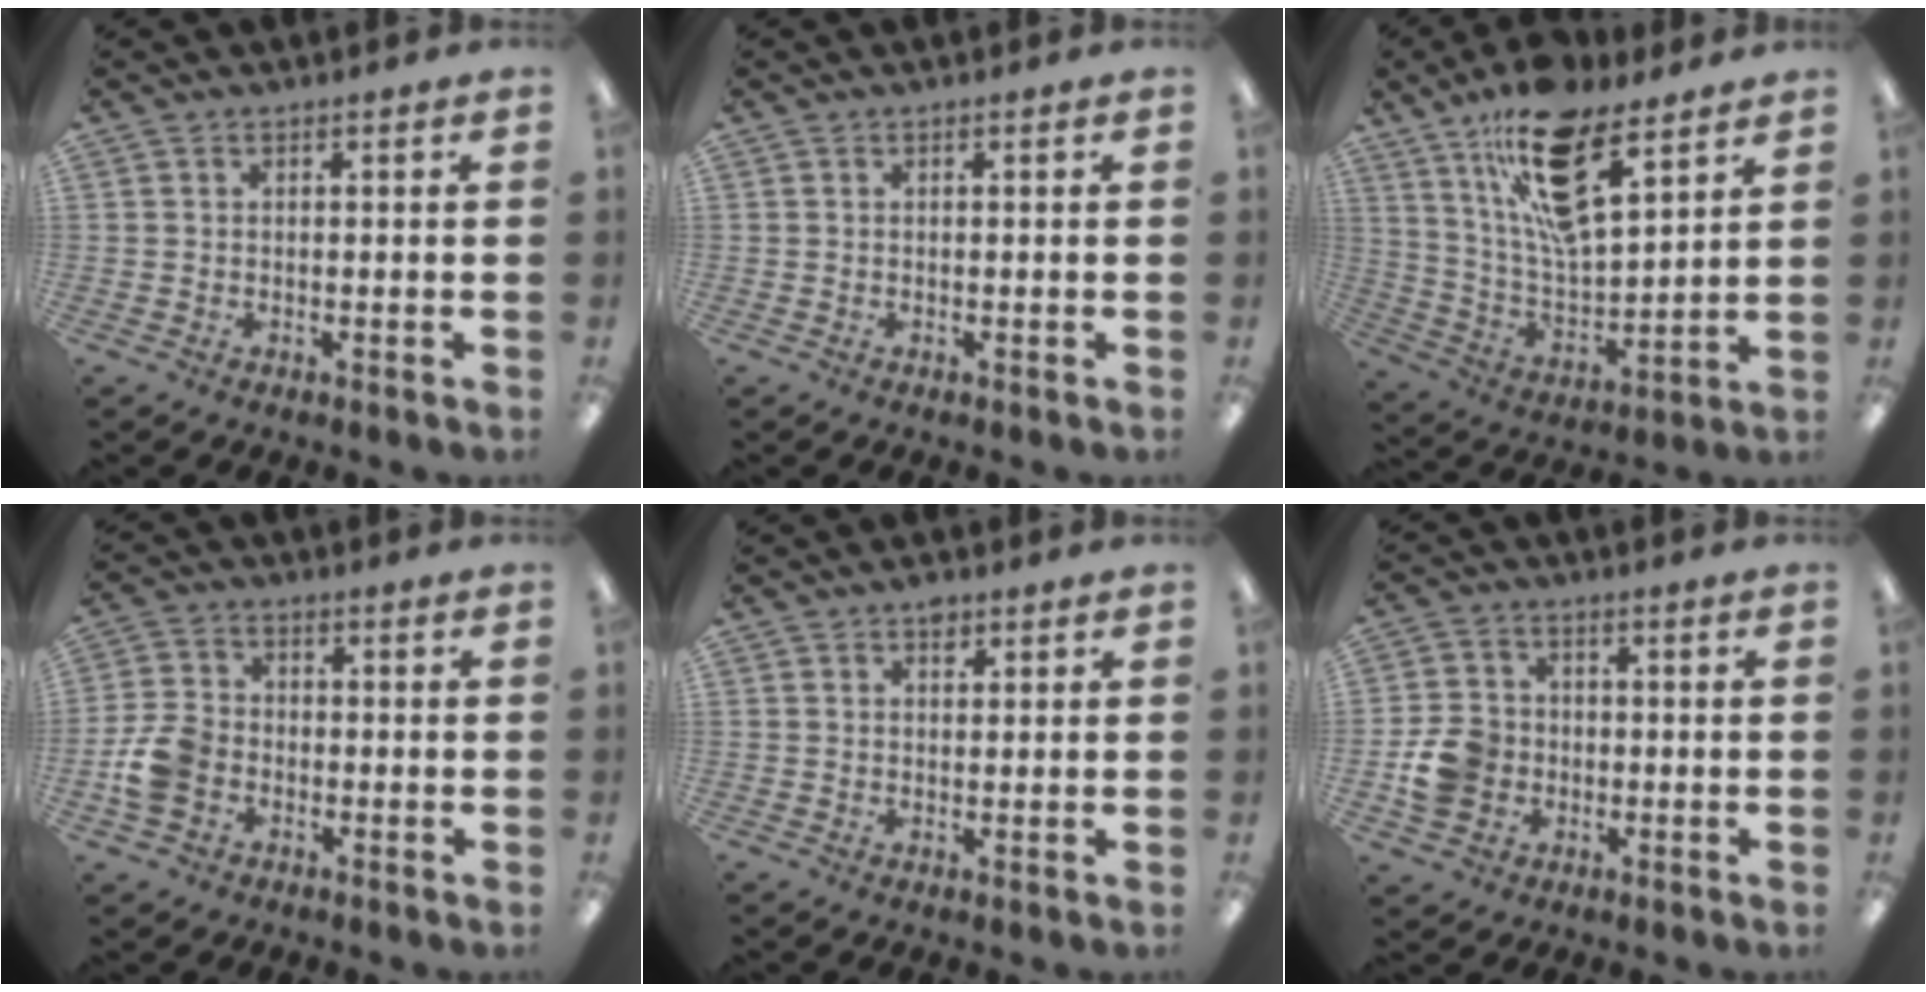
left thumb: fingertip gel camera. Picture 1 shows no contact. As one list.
[{"total": 0.0}, {"total": 19.1, "force": [12.1, 7.3, 12.9], "torque": [-0.221, -0.051, 0.206]}, {"total": 8.1, "force": [-2.6, 6.1, 4.7], "torque": [-0.099, 0.019, -0.046]}, {"total": 2.2, "force": [1.4, 1.3, 1.1], "torque": [-0.007, -0.005, 0.022]}, {"total": 8.0, "force": [-1.5, 7.0, 3.5], "torque": [-0.068, 0.014, -0.026]}]